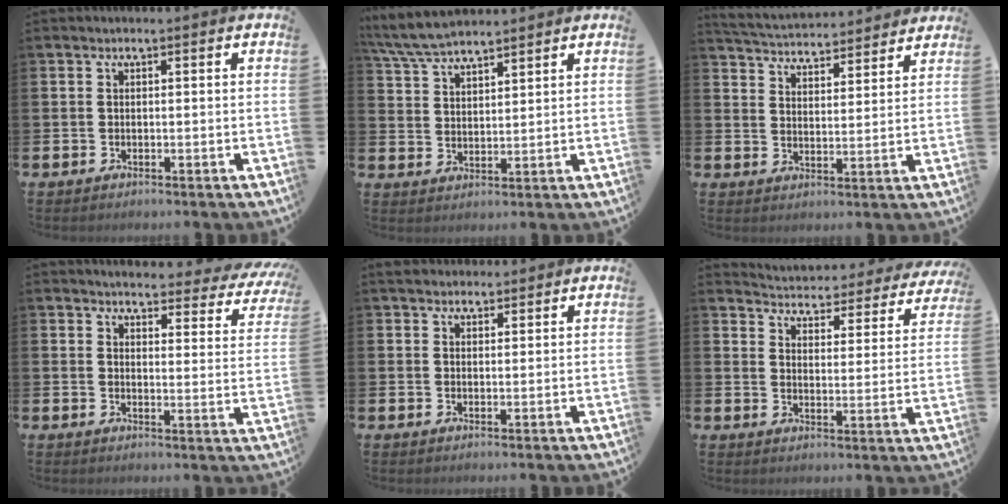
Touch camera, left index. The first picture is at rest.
{"total": 6.3, "force": [5.9, 1.0, 1.9], "torque": [-0.062, -0.018, 0.111]}
{"total": 4.4, "force": [4.4, 0.7, -0.1], "torque": [-0.017, -0.038, 0.074]}
{"total": 3.3, "force": [3.1, 0.8, 0.5], "torque": [-0.018, -0.032, 0.047]}
{"total": 3.1, "force": [2.8, 1.1, 0.5], "torque": [-0.006, -0.007, 0.051]}
{"total": 3.5, "force": [3.4, 0.7, 0.2], "torque": [-0.032, -0.034, 0.052]}